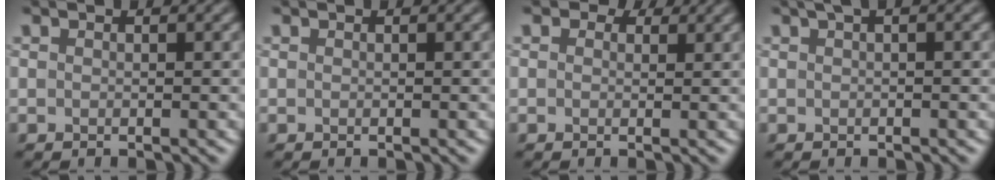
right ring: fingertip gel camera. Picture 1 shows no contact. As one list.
[{"total": 0.0}, {"total": 2.2, "force": [1.4, 1.3, 1.1], "torque": [-0.017, -0.003, 0.008]}, {"total": 1.4, "force": [0.7, 0.3, 1.2], "torque": [-0.022, 0.005, 0.010]}]